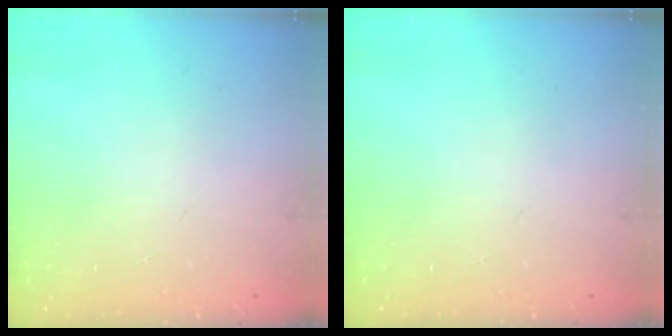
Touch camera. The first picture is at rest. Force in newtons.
{"total": 0.0}